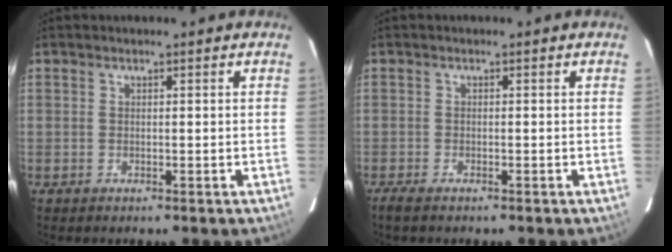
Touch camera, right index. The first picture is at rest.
{"total": 2.8, "force": [-2.2, 0.6, 1.6], "torque": [-0.025, -0.008, -0.030]}